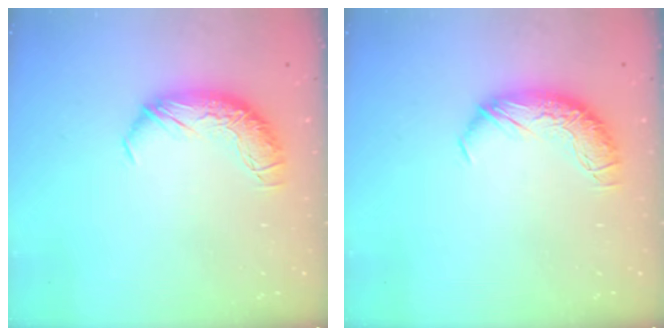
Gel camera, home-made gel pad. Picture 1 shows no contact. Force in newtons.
{"total": 0.0}